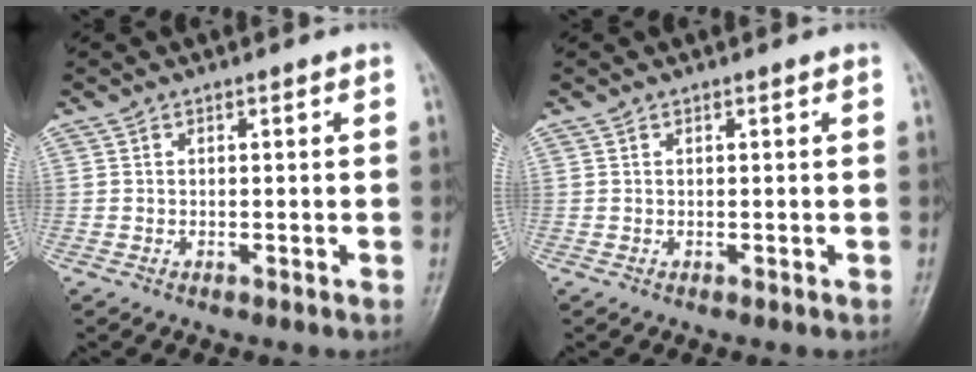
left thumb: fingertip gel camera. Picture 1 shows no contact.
{"total": 0.0}